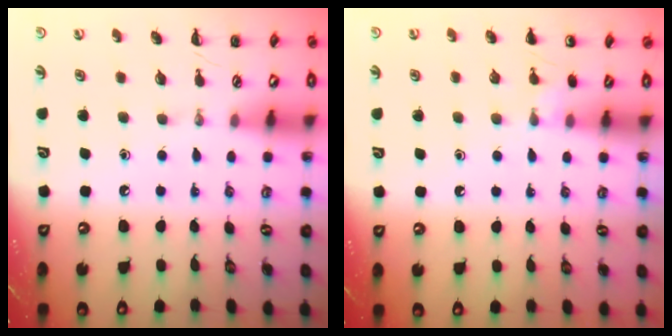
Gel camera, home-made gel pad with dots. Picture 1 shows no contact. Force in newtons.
{"total": 5.3, "press": 5.0, "slide": 1.7}